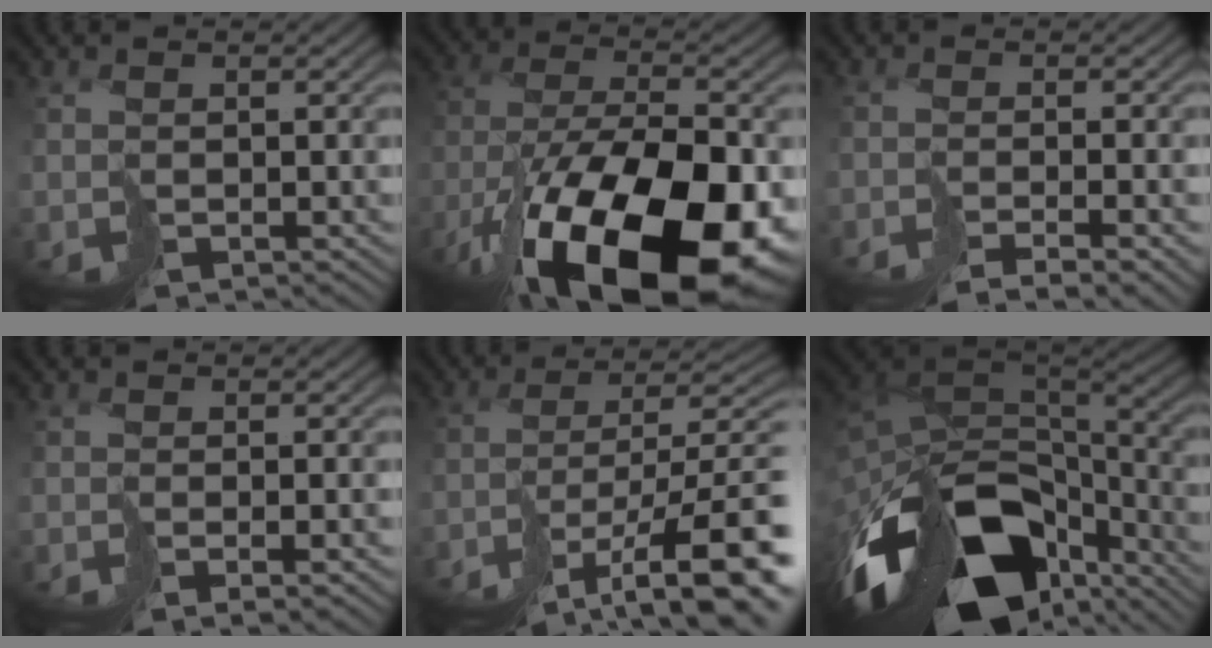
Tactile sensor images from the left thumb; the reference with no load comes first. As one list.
[{"total": 20.5, "force": [-11.3, 8.9, 14.6], "torque": [-0.244, -0.064, -0.161]}, {"total": 5.2, "force": [-3.9, 0.4, 3.3], "torque": [-0.046, -0.011, -0.065]}, {"total": 2.7, "force": [-1.6, 0.2, 2.1], "torque": [-0.026, -0.001, -0.024]}, {"total": 14.3, "force": [-8.4, 3.7, 11.0], "torque": [-0.156, -0.007, -0.132]}, {"total": 17.8, "force": [-10.0, 9.7, 11.1], "torque": [-0.249, -0.048, -0.128]}]